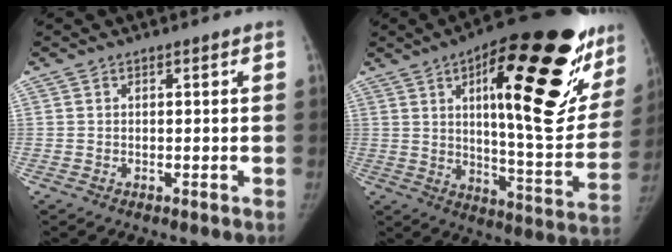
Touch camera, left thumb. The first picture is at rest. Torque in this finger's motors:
{"motor_torque": [2.49, 2.52, 1.47, -1.30, 0.21]}